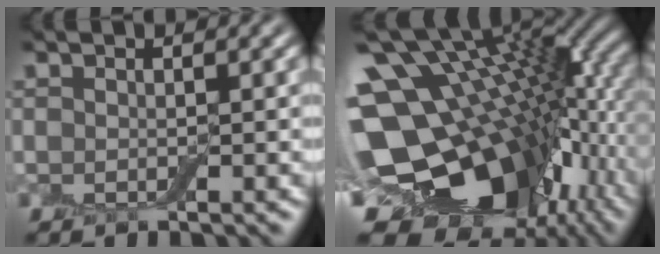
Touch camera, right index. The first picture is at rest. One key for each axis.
{"total": 17.4, "fx": -1.0, "fy": 12.0, "fz": 12.6, "tx": -0.217, "ty": -0.042, "tz": 0.018}